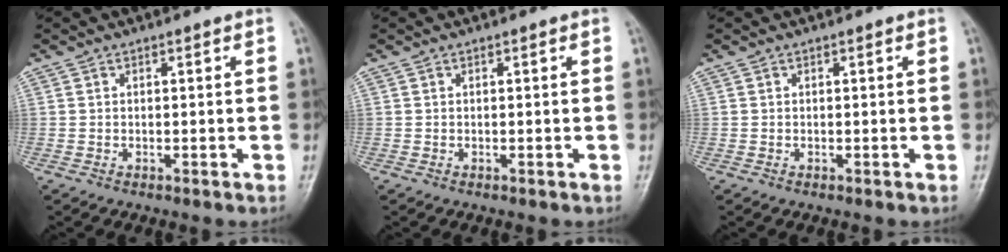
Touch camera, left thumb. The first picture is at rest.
{"total": 0.0}
{"total": 0.5, "force": [0.0, 0.2, 0.5], "torque": [-0.003, 0.005, 0.002]}